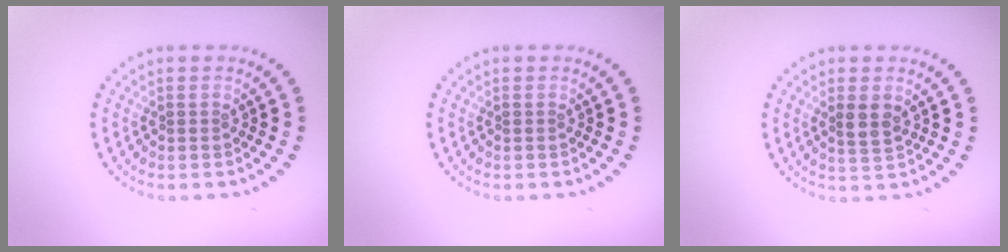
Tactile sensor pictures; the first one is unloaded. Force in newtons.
{"total": 0.0}
{"total": 1.9, "press": 1.8, "slide": 0.7}